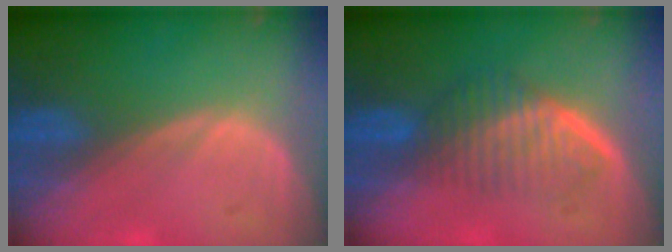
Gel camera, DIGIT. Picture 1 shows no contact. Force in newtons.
{"total": 6.8, "press": 5.9, "slide": 3.4}